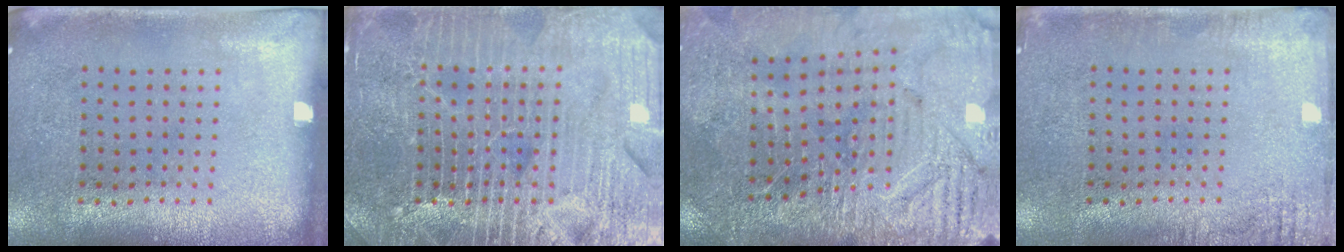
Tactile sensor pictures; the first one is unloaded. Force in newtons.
{"total": 7.0, "press": 7.0, "slide": 0.8}
{"total": 3.6, "press": 3.6, "slide": 0.5}
{"total": 1.7, "press": 1.7, "slide": 0.2}